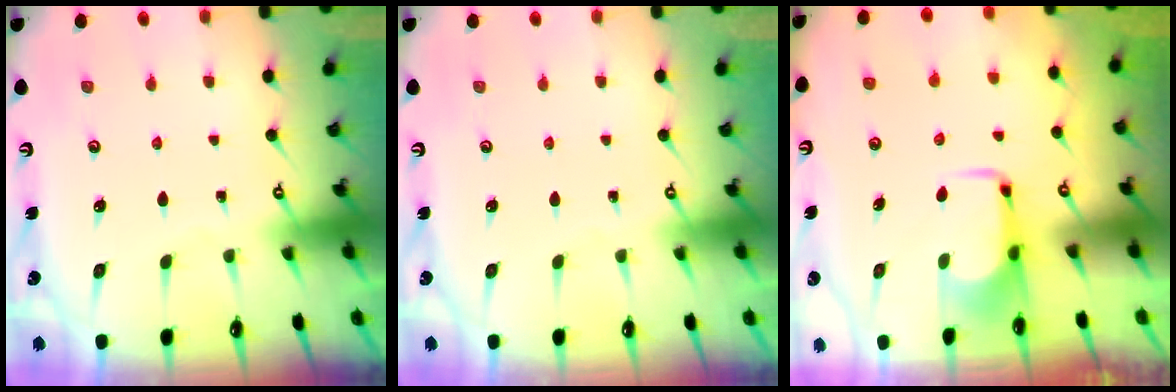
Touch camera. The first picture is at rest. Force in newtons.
{"total": 0.0}
{"total": 1.8, "press": 1.8, "slide": 0.4}